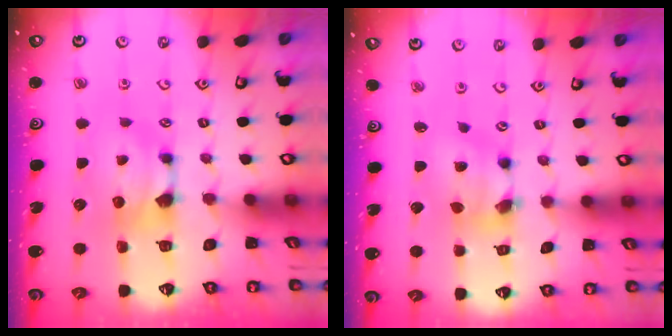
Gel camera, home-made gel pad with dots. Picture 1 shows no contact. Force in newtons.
{"total": 4.9, "press": 4.6, "slide": 1.8}